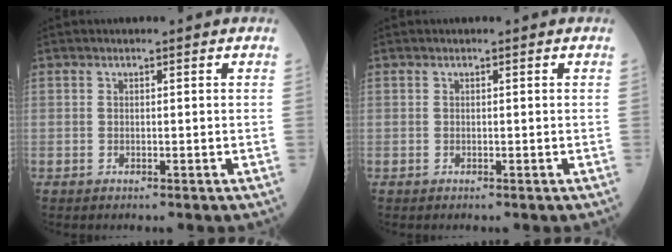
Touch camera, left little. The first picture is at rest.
{"total": 0.0}